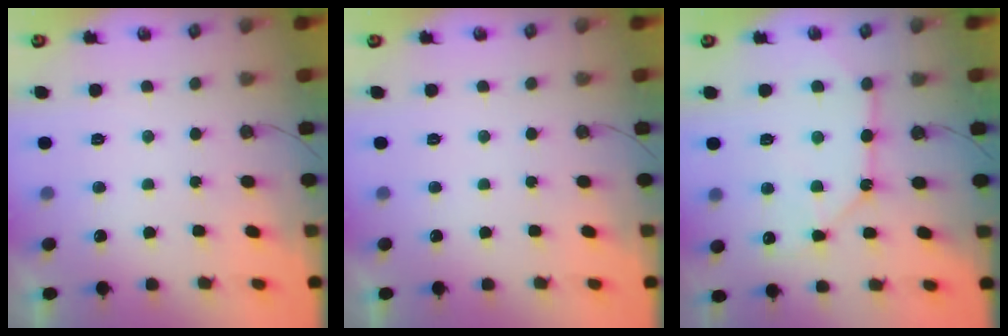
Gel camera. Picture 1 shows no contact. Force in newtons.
{"total": 0.0}
{"total": 10.7, "press": 10.7, "slide": 0.4}